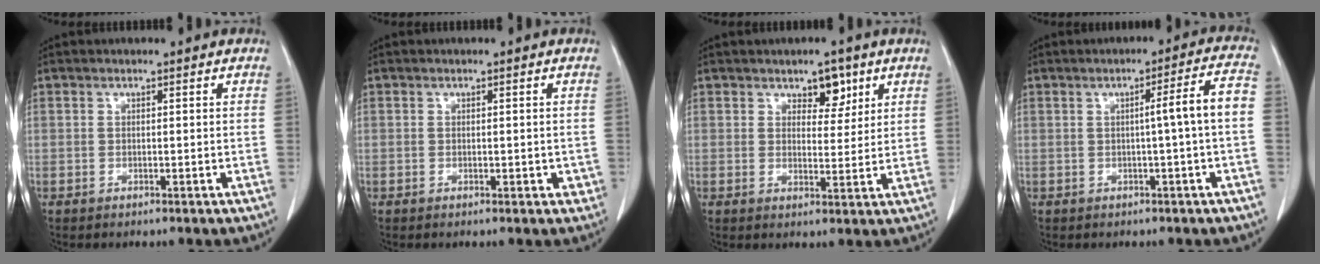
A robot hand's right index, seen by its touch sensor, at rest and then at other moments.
{"total": 1.7, "force": [-0.2, 1.1, 1.3], "torque": [-0.009, 0.002, 0.000]}
{"total": 4.2, "force": [2.5, 2.2, 2.5], "torque": [-0.028, 0.001, 0.038]}
{"total": 5.7, "force": [-0.5, -1.0, 5.5], "torque": [-0.073, 0.011, -0.007]}